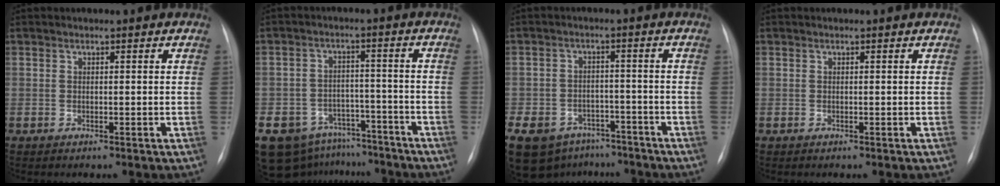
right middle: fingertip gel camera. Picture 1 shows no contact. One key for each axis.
{"total": 13.0, "fx": -10.3, "fy": 7.3, "fz": 2.7, "tx": -0.053, "ty": 0.026, "tz": -0.142}
{"total": 18.1, "fx": -11.8, "fy": 11.8, "fz": 6.9, "tx": -0.199, "ty": -0.007, "tz": -0.161}
{"total": 0.0}